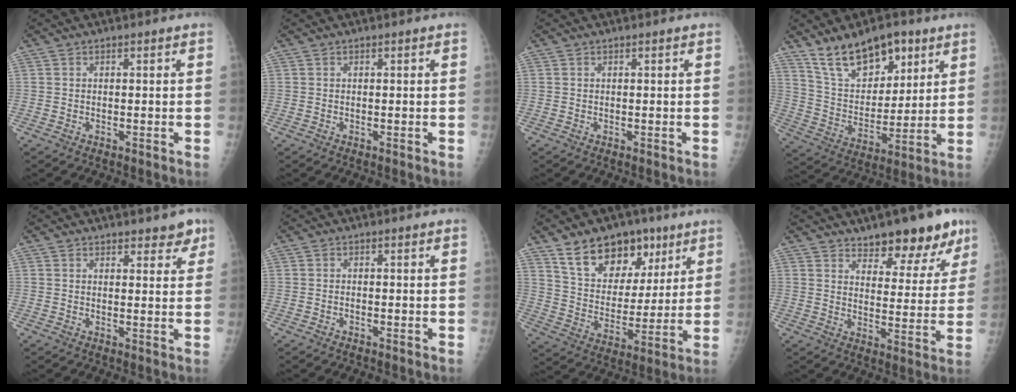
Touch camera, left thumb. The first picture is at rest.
{"total": 0.0}
{"total": 0.0}
{"total": 15.8, "force": [10.3, 8.2, 8.8], "torque": [-0.104, -0.054, 0.190]}
{"total": 3.8, "force": [2.9, 1.8, 1.7], "torque": [0.007, -0.015, 0.037]}
{"total": 0.5, "force": [-0.3, 0.3, 0.3], "torque": [-0.005, 0.001, -0.007]}
{"total": 16.7, "force": [10.2, 10.5, 8.0], "torque": [-0.079, -0.044, 0.177]}
{"total": 12.4, "force": [9.0, 5.3, 6.7], "torque": [-0.039, -0.056, 0.131]}